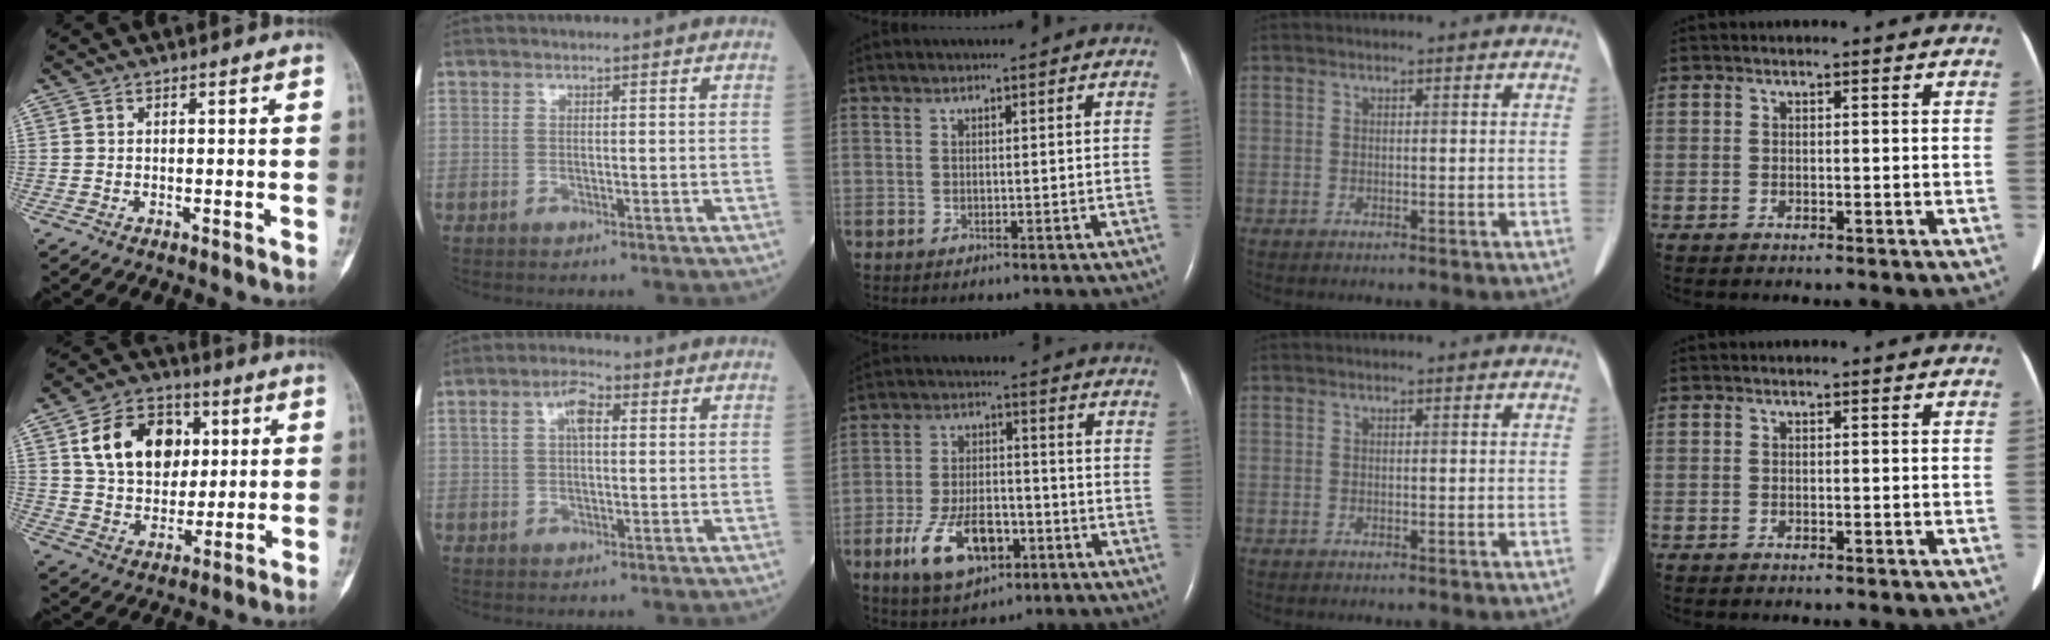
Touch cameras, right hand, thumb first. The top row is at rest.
{"thumb": {"total": 15.8, "force": [4.6, 11.4, 9.9], "torque": [-0.126, -0.004, 0.077]}, "index": {"total": 4.9, "force": [1.4, 2.1, 4.2], "torque": [-0.080, 0.020, 0.025]}, "middle": {"total": 10.8, "force": [-4.9, 5.4, 7.9], "torque": [-0.156, 0.002, -0.079]}}